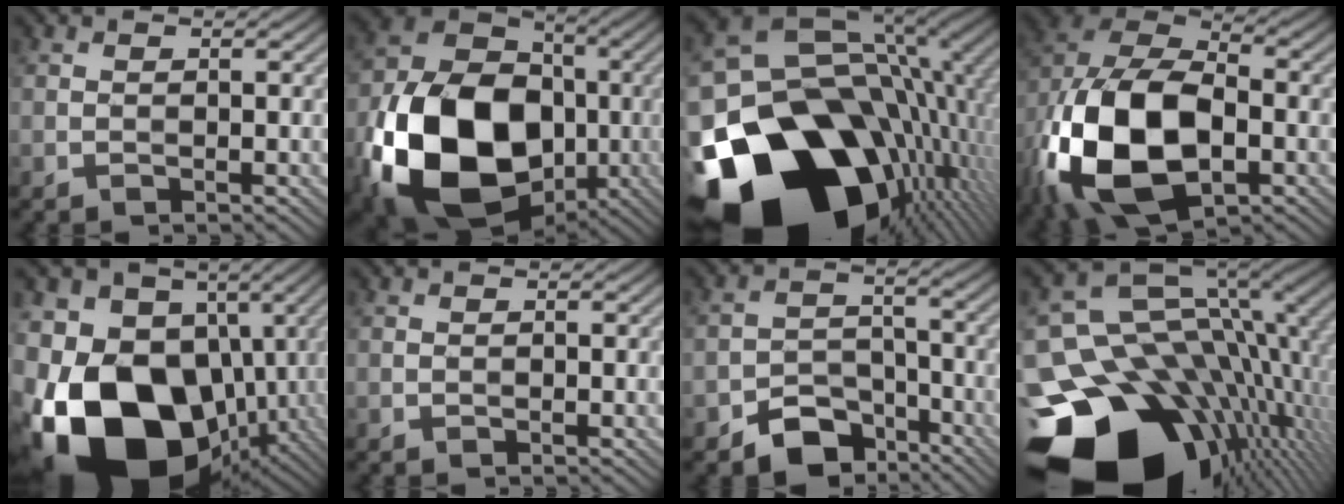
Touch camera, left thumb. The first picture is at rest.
{"total": 19.8, "force": [-6.1, 14.3, 12.3], "torque": [-0.276, -0.056, -0.099]}
{"total": 21.5, "force": [-7.6, 14.9, 13.5], "torque": [-0.298, -0.059, -0.102]}
{"total": 19.3, "force": [-5.9, 11.3, 14.4], "torque": [-0.328, -0.033, -0.111]}
{"total": 22.1, "force": [-7.3, 15.8, 13.7], "torque": [-0.284, -0.019, -0.116]}
{"total": 0.0}
{"total": 6.5, "force": [-4.7, 3.8, 2.4], "torque": [-0.038, -0.001, -0.091]}
{"total": 20.2, "force": [-8.6, 13.6, 12.2], "torque": [-0.245, -0.029, -0.114]}